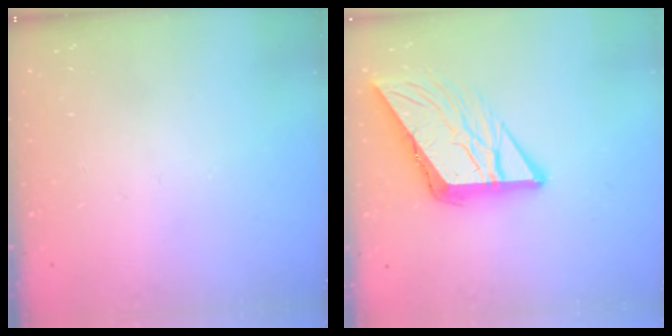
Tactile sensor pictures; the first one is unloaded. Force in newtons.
{"total": 11.2, "press": 11.2, "slide": 1.1}